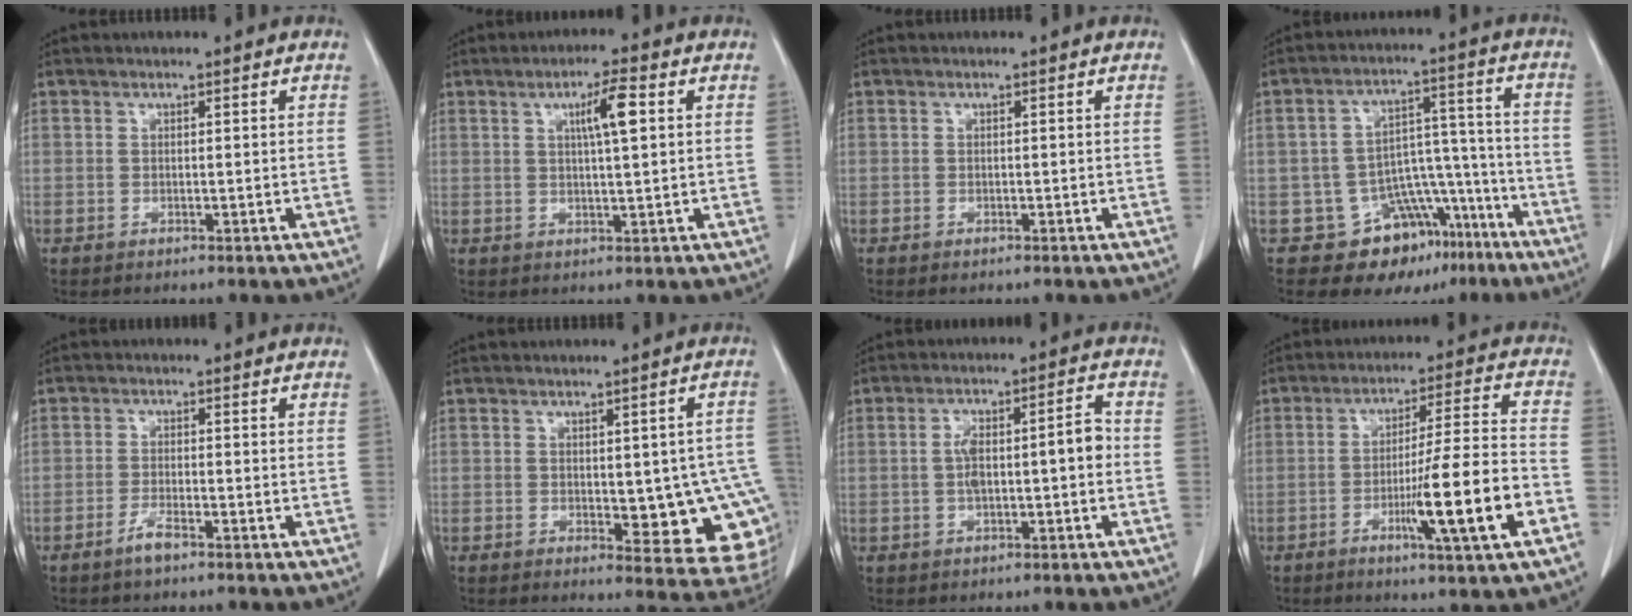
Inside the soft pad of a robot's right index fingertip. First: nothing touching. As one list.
[{"total": 5.3, "force": [1.6, 0.3, 5.0], "torque": [-0.085, 0.003, 0.027]}, {"total": 0.0}, {"total": 11.4, "force": [-7.4, 7.7, 4.0], "torque": [-0.033, 0.069, -0.101]}, {"total": 2.5, "force": [-1.8, 0.2, 1.7], "torque": [-0.036, 0.000, -0.034]}, {"total": 12.8, "force": [-1.7, 5.1, 11.6], "torque": [-0.094, 0.009, -0.007]}, {"total": 7.0, "force": [-0.6, 1.9, 6.7], "torque": [-0.122, 0.028, -0.010]}, {"total": 13.8, "force": [-5.0, -0.5, 12.9], "torque": [-0.209, -0.008, -0.080]}]